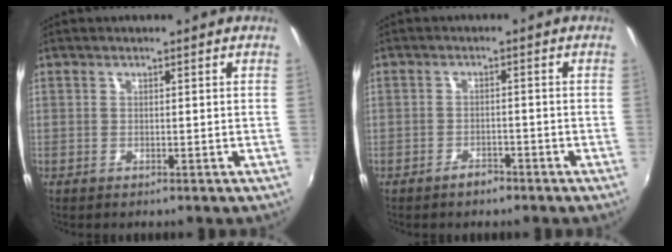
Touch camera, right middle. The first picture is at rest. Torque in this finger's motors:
{"motor_torque": [0.66, -0.62, 0.03, 0.02]}